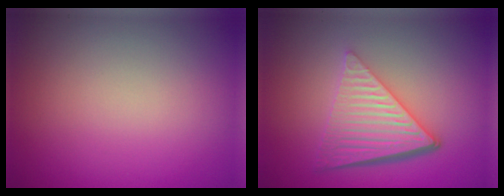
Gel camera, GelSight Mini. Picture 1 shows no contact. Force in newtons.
{"total": 6.5, "press": 4.3, "slide": 4.9}